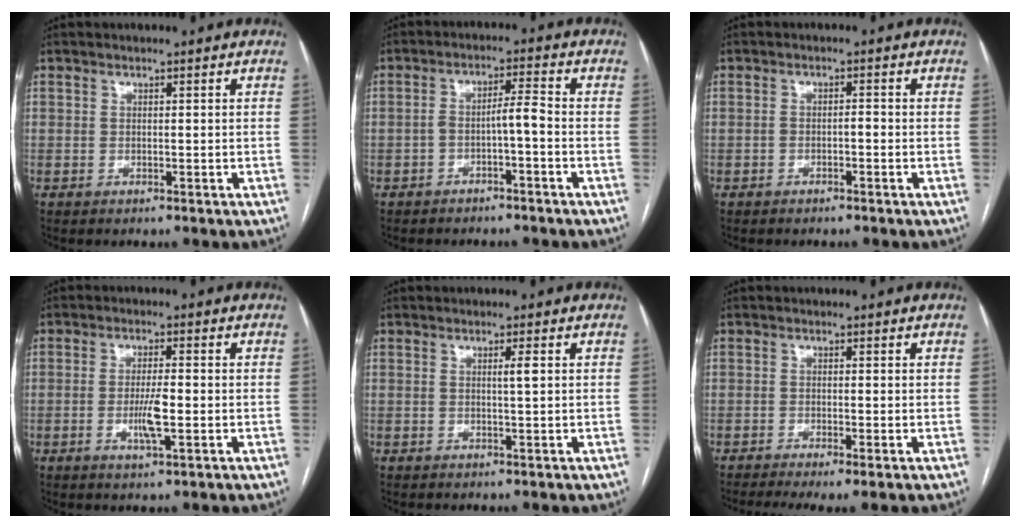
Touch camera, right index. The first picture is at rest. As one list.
[{"total": 3.7, "force": [-1.5, 0.4, 3.3], "torque": [-0.056, 0.017, -0.023]}, {"total": 1.1, "force": [-0.5, 0.4, 0.9], "torque": [-0.014, 0.005, -0.009]}, {"total": 4.7, "force": [-1.0, 0.6, 4.5], "torque": [-0.088, -0.007, -0.016]}, {"total": 1.4, "force": [0.4, -0.2, 1.4], "torque": [-0.024, 0.000, 0.006]}, {"total": 4.6, "force": [-3.0, 0.6, 3.5], "torque": [-0.058, -0.014, -0.051]}]